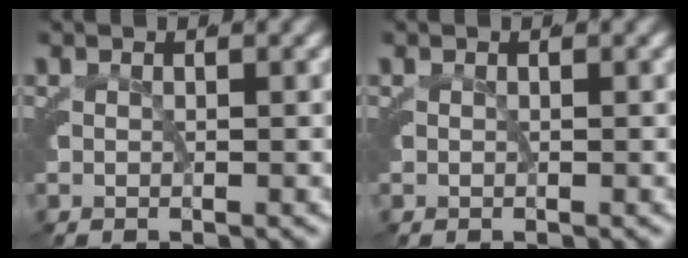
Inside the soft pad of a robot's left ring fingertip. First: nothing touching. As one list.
[{"total": 0.0}]